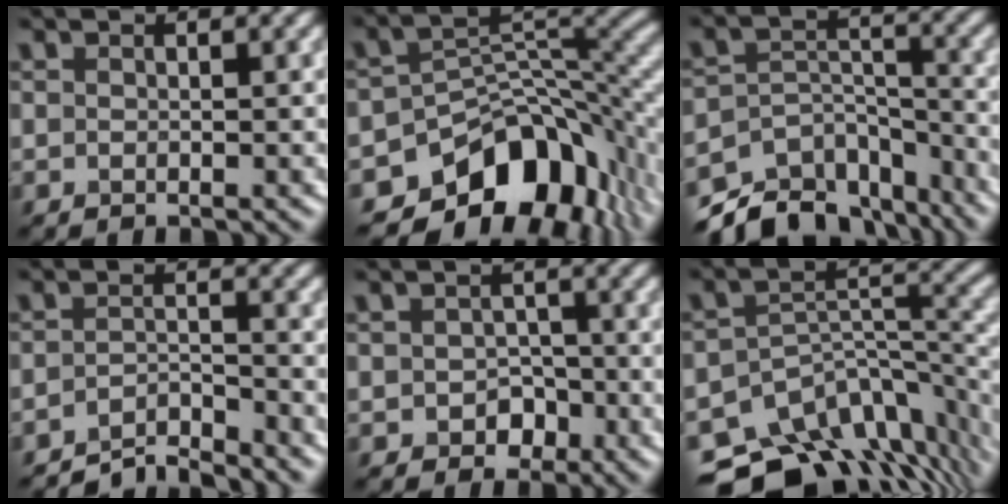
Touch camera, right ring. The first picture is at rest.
{"total": 10.8, "force": [-6.3, 6.4, 6.0], "torque": [-0.077, -0.001, -0.113]}
{"total": 10.9, "force": [-9.0, 5.2, 3.2], "torque": [-0.046, 0.006, -0.129]}
{"total": 3.6, "force": [-3.4, 0.3, 0.9], "torque": [-0.015, 0.006, -0.069]}
{"total": 2.2, "force": [-0.8, 1.8, 1.0], "torque": [-0.011, 0.001, -0.012]}
{"total": 12.5, "force": [-8.6, 6.4, 6.3], "torque": [-0.112, -0.007, -0.125]}